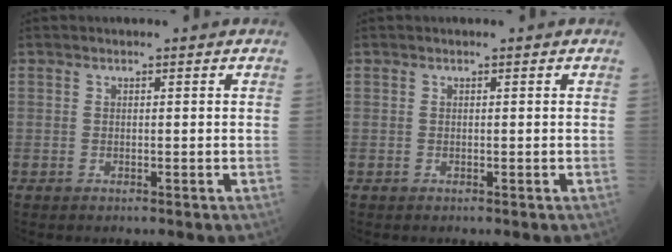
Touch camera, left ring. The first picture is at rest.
{"total": 0.0}